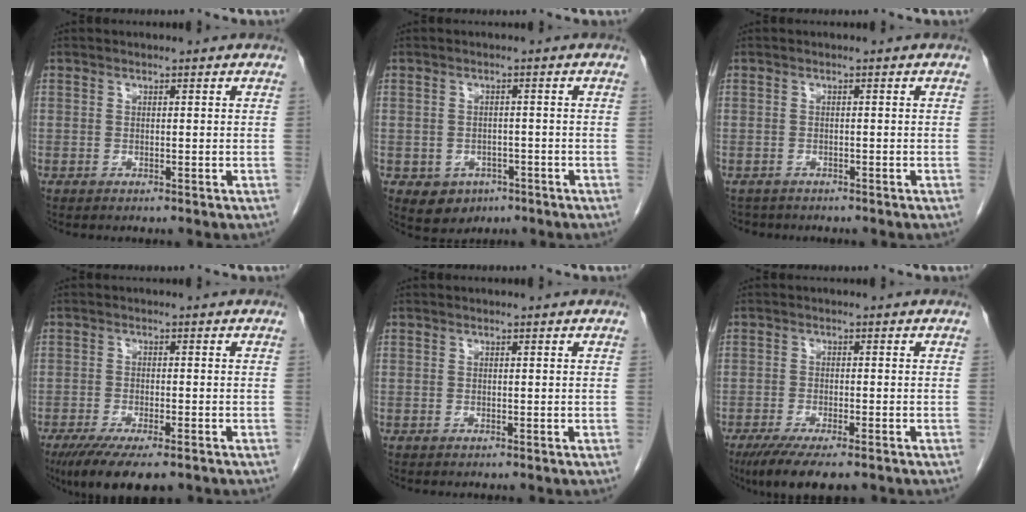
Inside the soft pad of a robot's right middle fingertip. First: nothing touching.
{"total": 4.4, "force": [-2.1, 3.5, 1.4], "torque": [-0.020, 0.003, -0.020]}
{"total": 2.2, "force": [-2.0, 1.0, 0.0], "torque": [-0.005, -0.001, -0.029]}
{"total": 9.7, "force": [-6.9, 2.4, 6.4], "torque": [-0.096, -0.019, -0.108]}
{"total": 0.0}
{"total": 8.1, "force": [-5.9, 1.6, 5.2], "torque": [-0.080, -0.018, -0.092]}